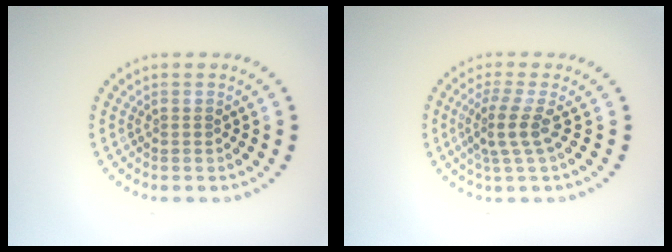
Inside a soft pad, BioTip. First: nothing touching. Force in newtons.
{"total": 2.6, "press": 1.9, "slide": 1.9}